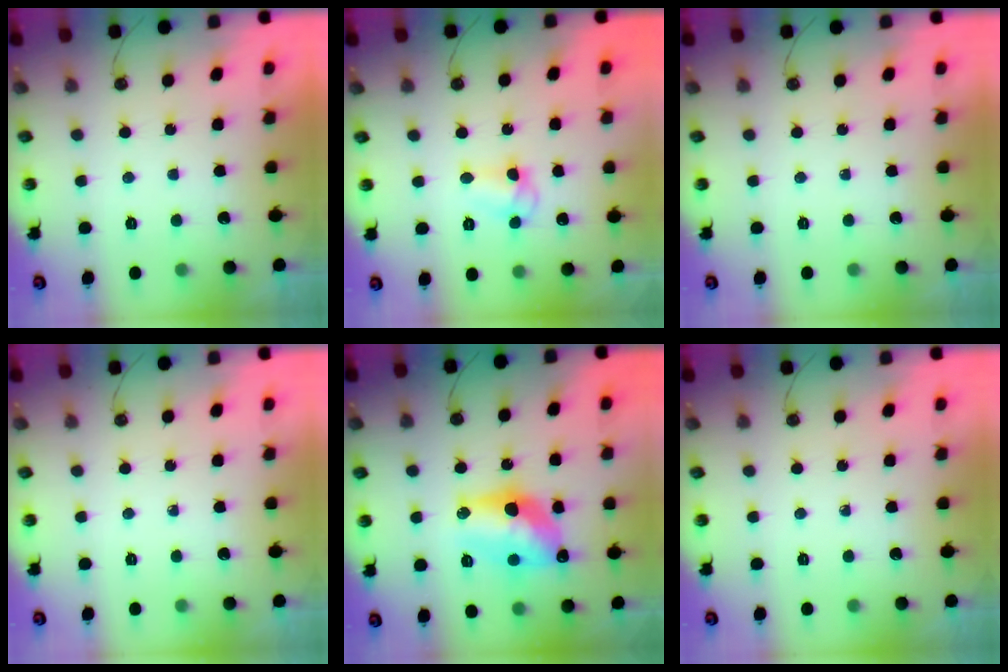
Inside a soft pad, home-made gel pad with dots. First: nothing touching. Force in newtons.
{"total": 6.5, "press": 6.5, "slide": 0.5}
{"total": 0.0}
{"total": 0.0}
{"total": 13.3, "press": 13.3, "slide": 0.9}
{"total": 0.0}